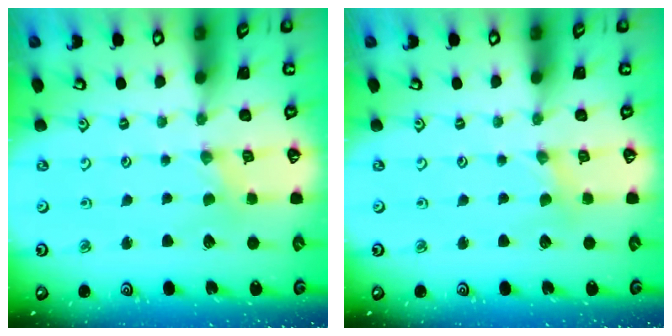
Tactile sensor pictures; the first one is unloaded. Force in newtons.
{"total": 0.0}